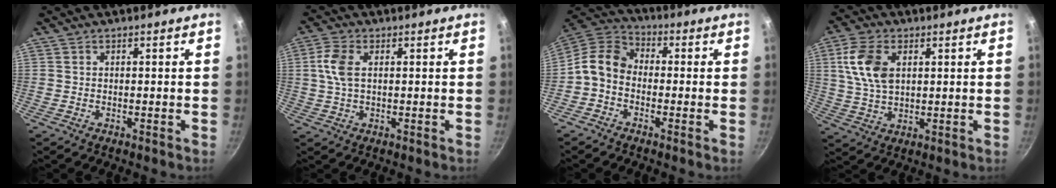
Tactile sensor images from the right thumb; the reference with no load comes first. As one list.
[{"total": 5.7, "force": [1.1, 3.2, 4.6], "torque": [-0.099, 0.009, 0.021]}, {"total": 8.6, "force": [-2.0, 6.4, 5.3], "torque": [-0.093, 0.043, -0.062]}, {"total": 10.1, "force": [2.8, 6.1, 7.5], "torque": [-0.140, -0.003, 0.055]}]